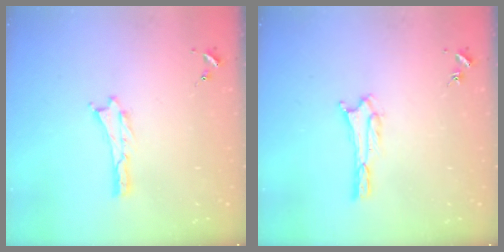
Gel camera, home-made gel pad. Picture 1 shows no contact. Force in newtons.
{"total": 1.9, "press": 1.9, "slide": 0.2}